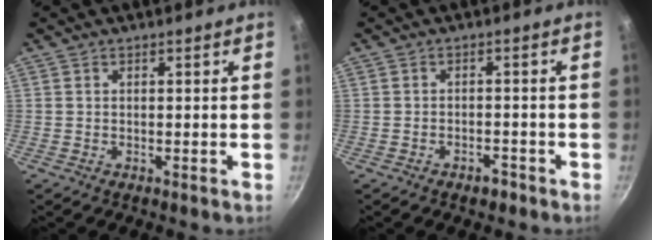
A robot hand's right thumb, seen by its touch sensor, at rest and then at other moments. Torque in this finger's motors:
{"motor_torque": [-0.24, 0.13, -0.27, 0.17, 0.00]}